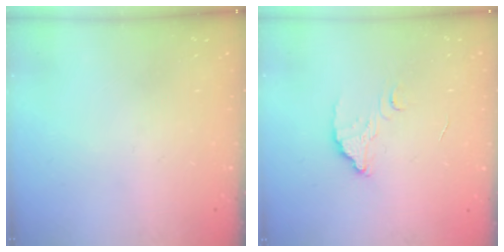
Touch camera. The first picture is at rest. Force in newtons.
{"total": 3.8, "press": 3.8, "slide": 0.2}